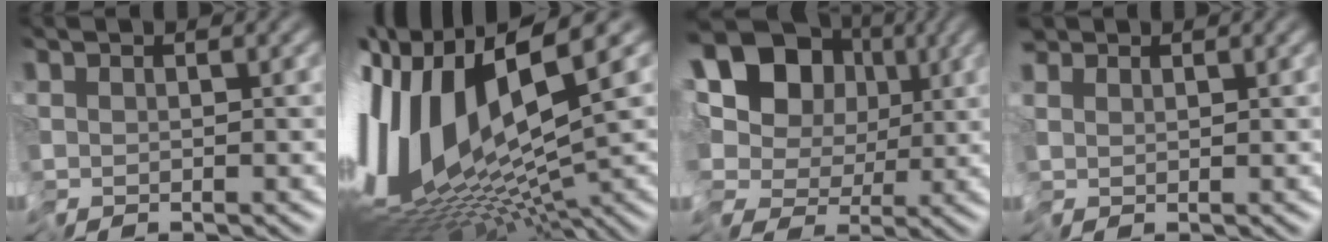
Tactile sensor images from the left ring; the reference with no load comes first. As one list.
[{"total": 13.6, "force": [0.8, 3.8, 13.0], "torque": [-0.268, -0.002, 0.034]}, {"total": 15.9, "force": [-1.0, 13.5, 8.3], "torque": [-0.137, 0.005, -0.047]}, {"total": 1.6, "force": [0.8, 1.0, 0.8], "torque": [-0.024, 0.004, 0.013]}]